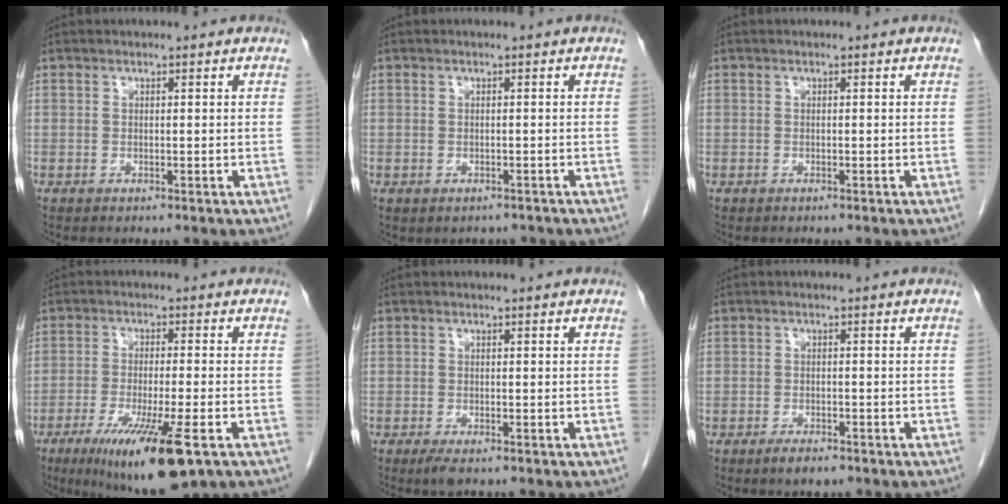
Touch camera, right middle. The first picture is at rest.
{"total": 1.6, "force": [-1.2, 1.0, 0.3], "torque": [-0.006, 0.000, -0.014]}
{"total": 0.0}
{"total": 13.0, "force": [-6.8, 1.2, 11.0], "torque": [-0.178, -0.037, -0.107]}
{"total": 2.1, "force": [-1.4, 0.5, 1.6], "torque": [-0.032, -0.007, -0.024]}
{"total": 2.5, "force": [-1.8, 0.9, 1.5], "torque": [-0.031, -0.003, -0.027]}